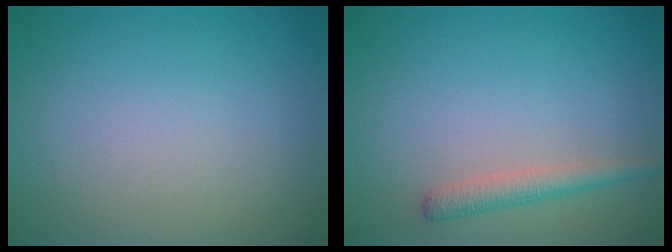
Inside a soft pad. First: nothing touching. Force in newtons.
{"total": 1.9, "press": 1.9, "slide": 0.1}